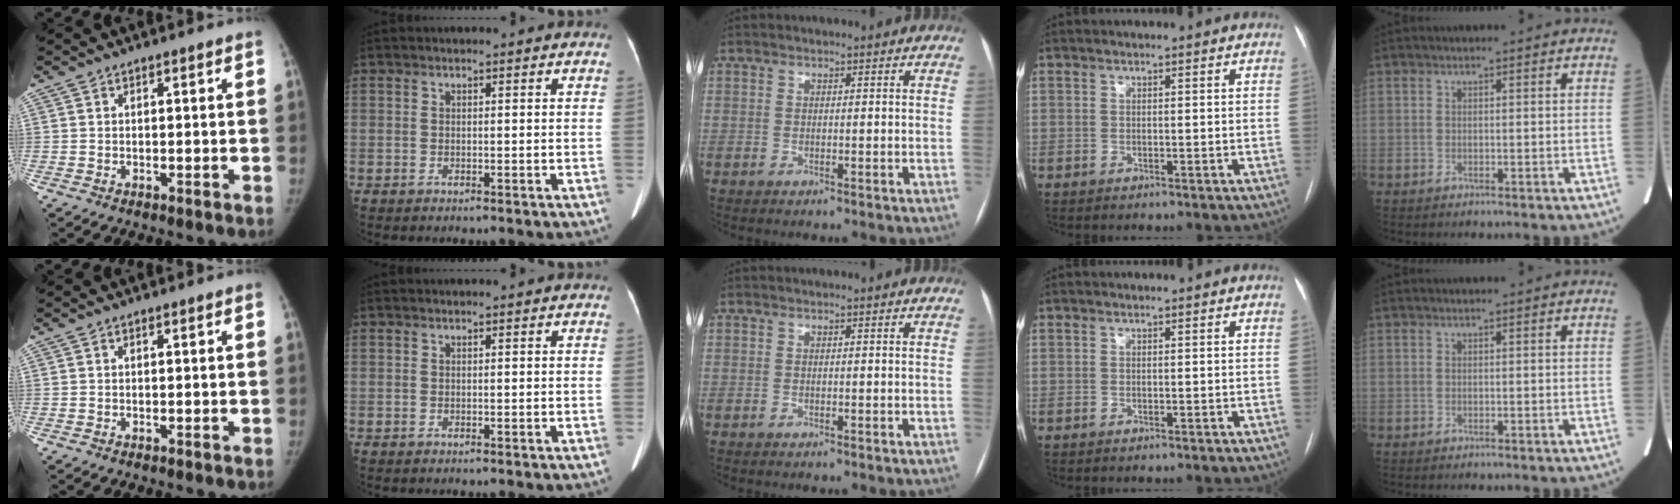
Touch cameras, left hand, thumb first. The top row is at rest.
{}